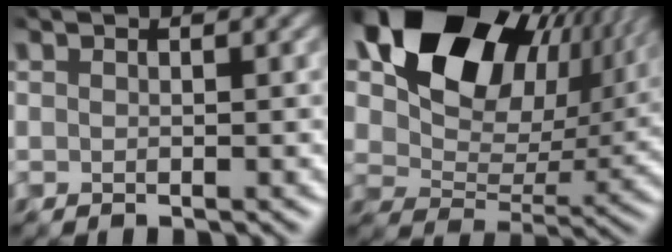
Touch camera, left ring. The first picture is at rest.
{"total": 16.1, "force": [8.9, 10.0, 8.9], "torque": [-0.173, 0.033, 0.162]}